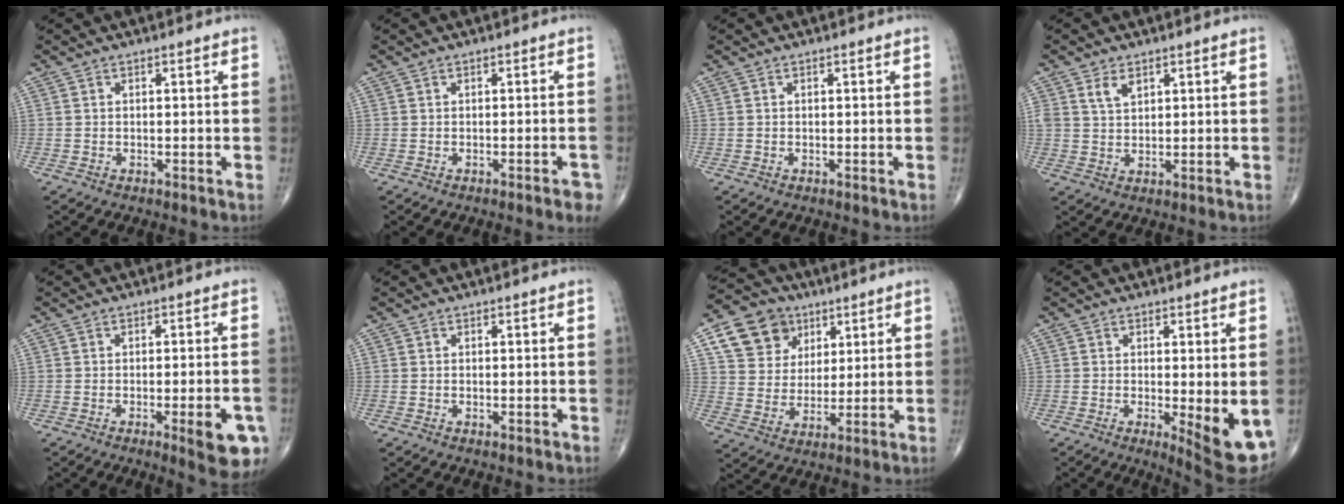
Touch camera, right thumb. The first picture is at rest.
{"total": 2.4, "force": [-1.5, 0.6, 1.9], "torque": [-0.019, 0.004, -0.016]}
{"total": 0.0}
{"total": 3.4, "force": [2.0, 2.0, 1.9], "torque": [-0.025, -0.011, 0.042]}
{"total": 8.5, "force": [-3.2, 2.3, 7.5], "torque": [-0.081, 0.000, -0.036]}
{"total": 0.0}
{"total": 12.8, "force": [6.1, 10.2, 4.8], "torque": [-0.055, -0.012, 0.111]}
{"total": 8.9, "force": [-1.8, 2.4, 8.3], "torque": [-0.103, -0.022, -0.018]}